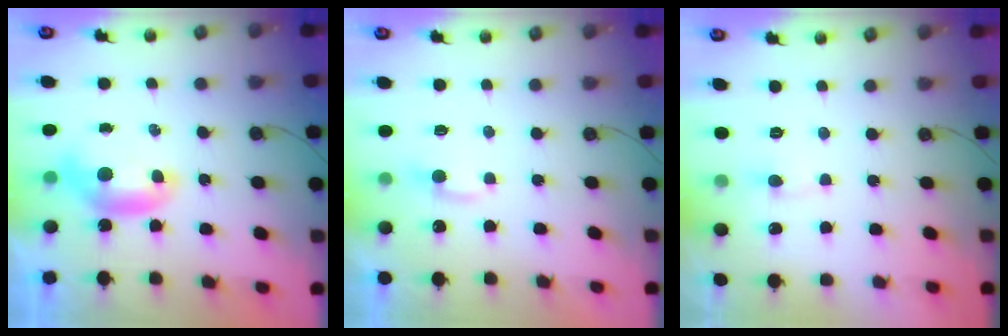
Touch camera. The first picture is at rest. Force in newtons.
{"total": 2.5, "press": 2.4, "slide": 0.4}
{"total": 1.2, "press": 1.0, "slide": 0.6}